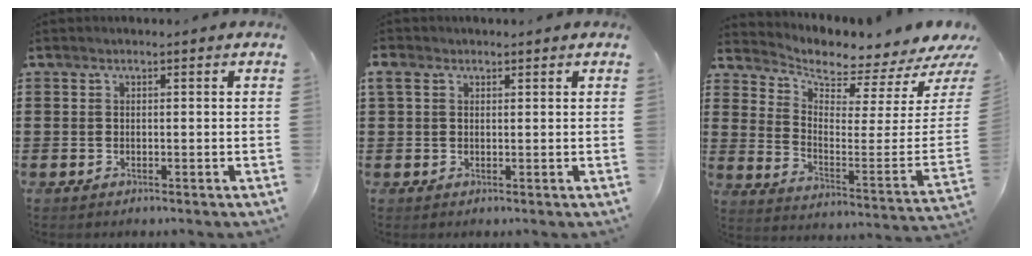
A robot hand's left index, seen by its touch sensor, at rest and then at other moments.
{"total": 1.9, "force": [0.9, 1.2, 1.2], "torque": [-0.029, 0.005, 0.017]}
{"total": 3.2, "force": [3.0, 0.3, 0.9], "torque": [-0.035, -0.056, 0.046]}